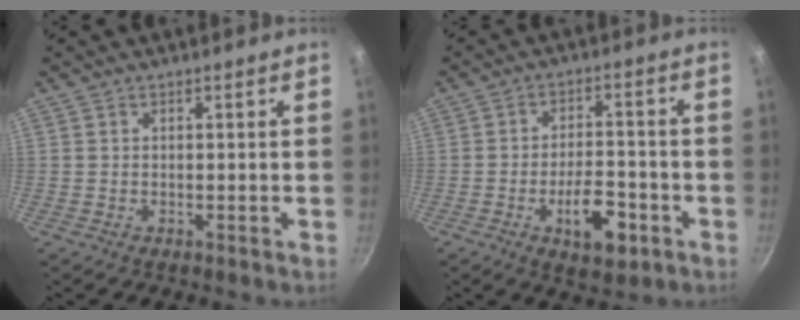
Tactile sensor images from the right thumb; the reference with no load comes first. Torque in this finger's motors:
{"motor_torque": [-0.05, 0.24, 0.36, 0.40, 0.19]}